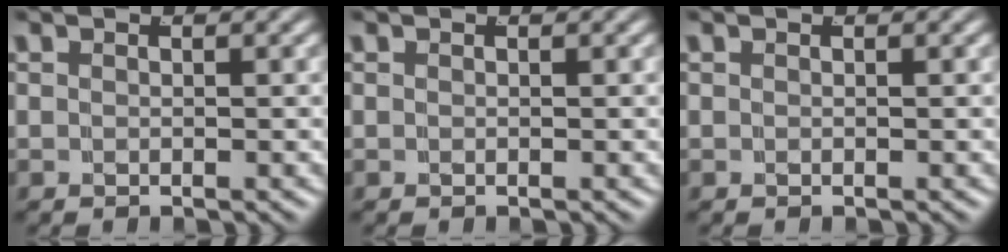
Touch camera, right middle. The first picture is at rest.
{"total": 0.0}
{"total": 0.0}